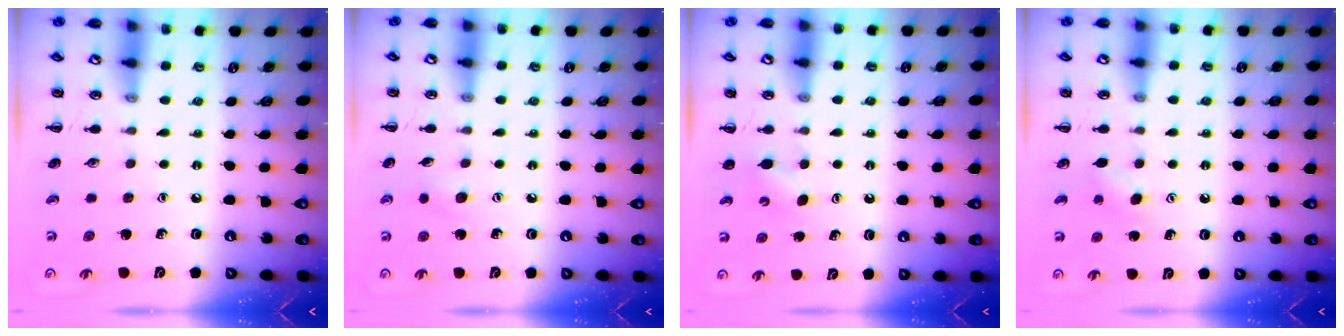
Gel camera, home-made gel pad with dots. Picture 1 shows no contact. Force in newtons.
{"total": 4.6, "press": 4.5, "slide": 1.2}
{"total": 2.9, "press": 2.9, "slide": 0.6}
{"total": 3.8, "press": 3.7, "slide": 0.8}